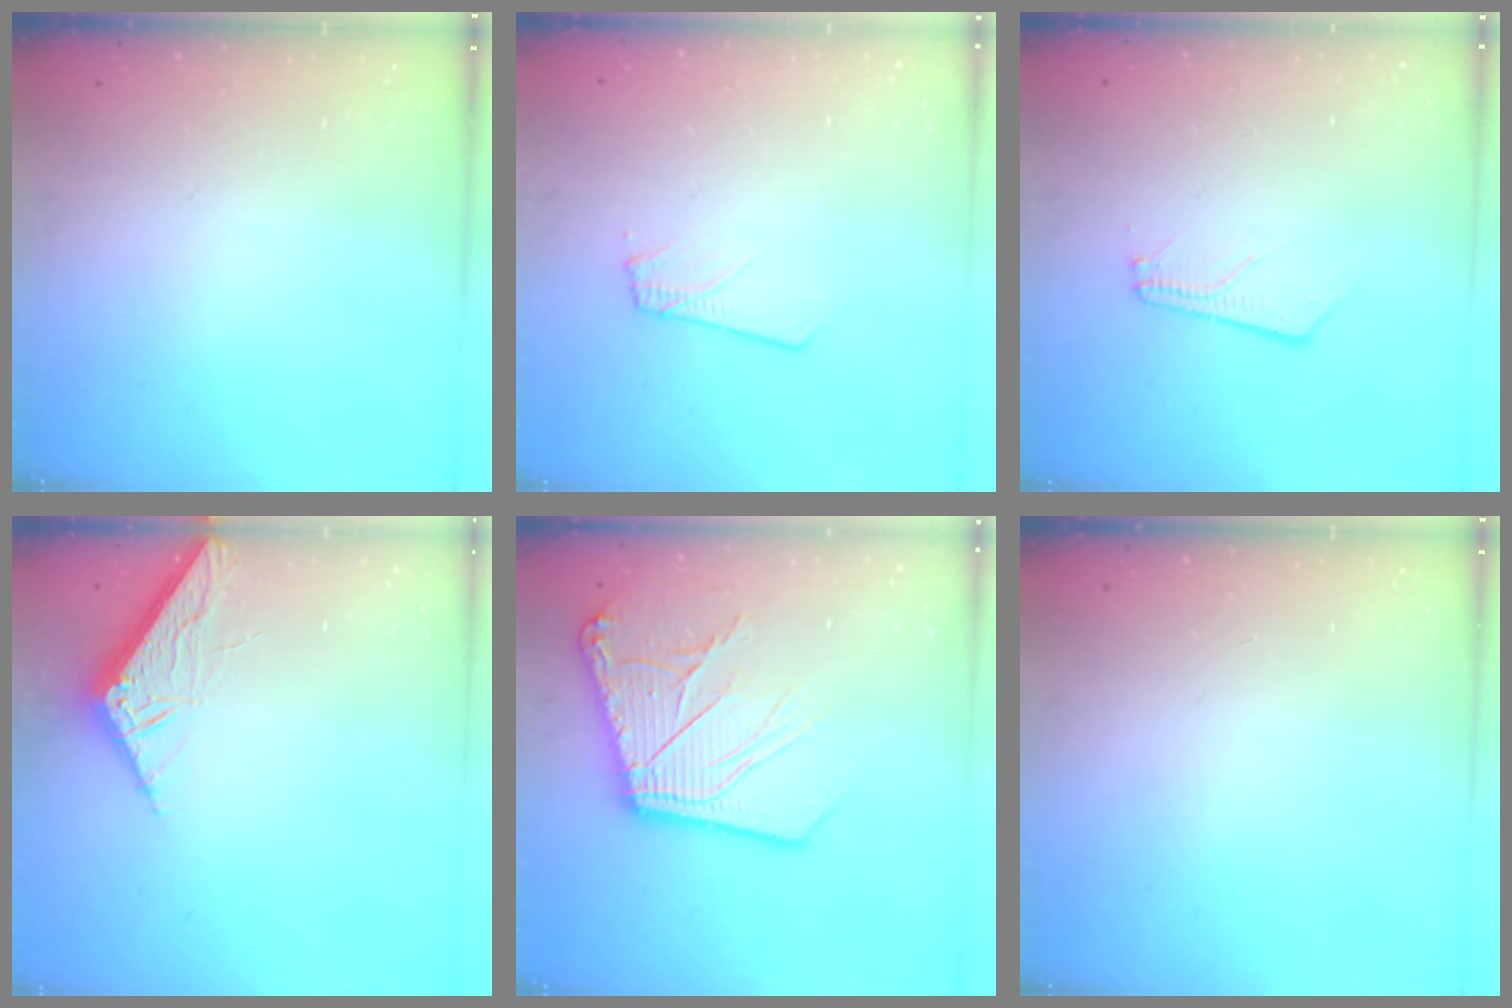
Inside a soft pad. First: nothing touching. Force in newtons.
{"total": 1.8, "press": 1.8, "slide": 0.1}
{"total": 2.5, "press": 2.5, "slide": 0.3}
{"total": 7.8, "press": 7.8, "slide": 0.3}
{"total": 17.8, "press": 17.7, "slide": 2.3}
{"total": 0.0}